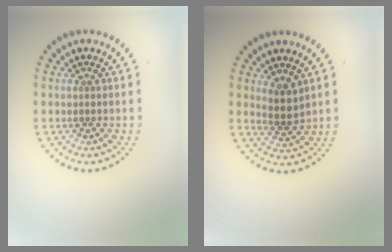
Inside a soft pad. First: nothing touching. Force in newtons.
{"total": 2.2, "press": 1.7, "slide": 1.4}